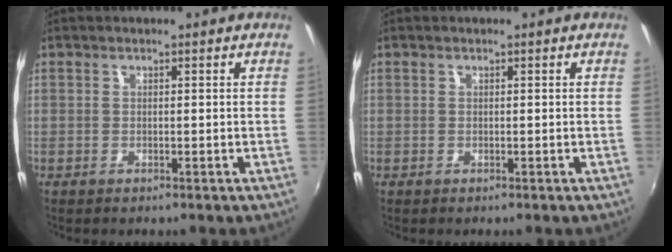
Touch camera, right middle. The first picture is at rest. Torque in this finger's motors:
{"motor_torque": [0.00, 0.00, 0.00, 0.00]}